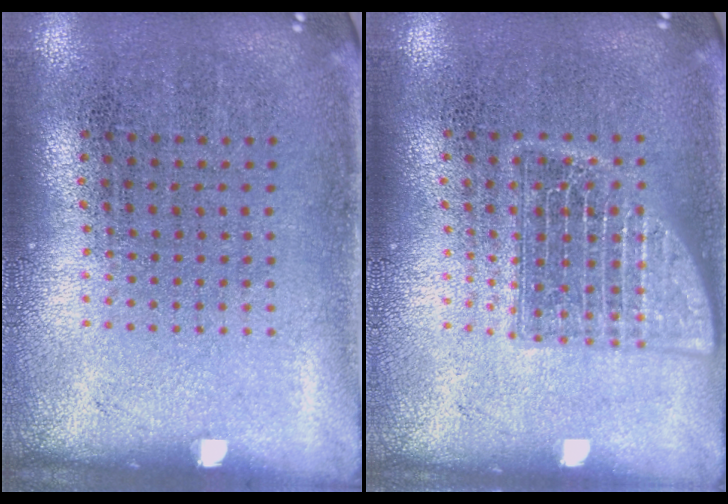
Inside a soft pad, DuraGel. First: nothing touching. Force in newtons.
{"total": 2.5, "press": 2.5, "slide": 0.4}